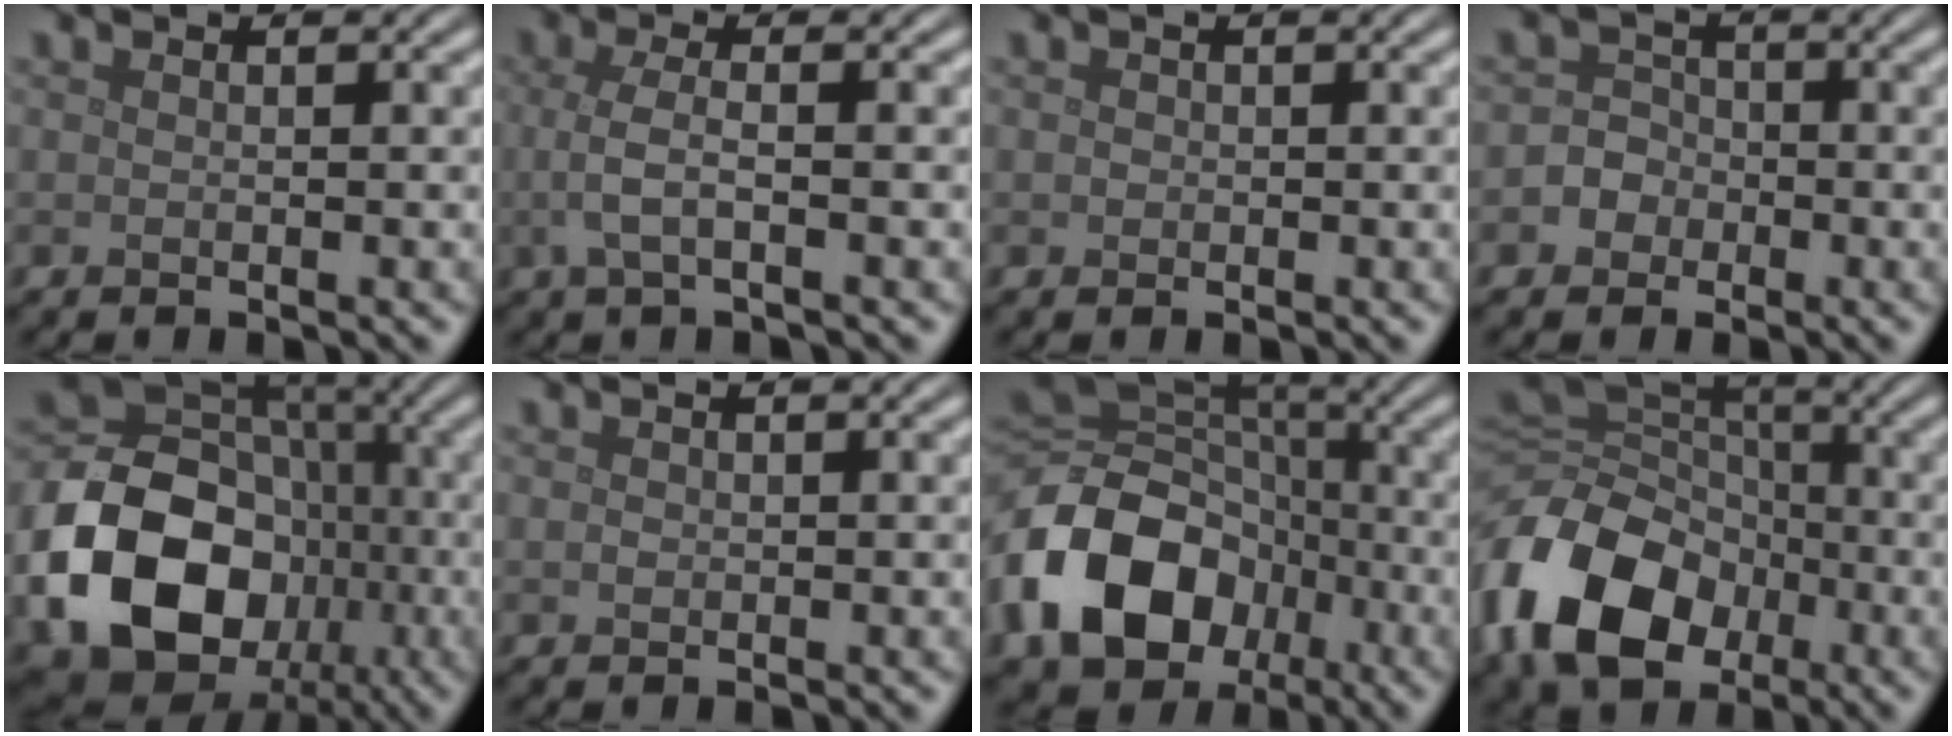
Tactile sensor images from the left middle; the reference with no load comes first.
{"total": 2.8, "force": [-0.2, 1.0, 2.6], "torque": [-0.056, -0.003, -0.005]}
{"total": 0.5, "force": [0.0, 0.5, 0.1], "torque": [0.002, -0.003, -0.003]}
{"total": 2.8, "force": [-0.9, 2.6, 0.6], "torque": [0.010, 0.010, -0.032]}
{"total": 17.0, "force": [-4.8, 13.7, 8.9], "torque": [-0.186, -0.035, -0.100]}
{"total": 0.5, "force": [0.0, 0.5, 0.2], "torque": [-0.003, -0.002, -0.002]}
{"total": 14.3, "force": [-5.3, 10.7, 7.9], "torque": [-0.176, -0.016, -0.106]}
{"total": 13.2, "force": [-5.2, 9.5, 7.6], "torque": [-0.176, -0.028, -0.101]}